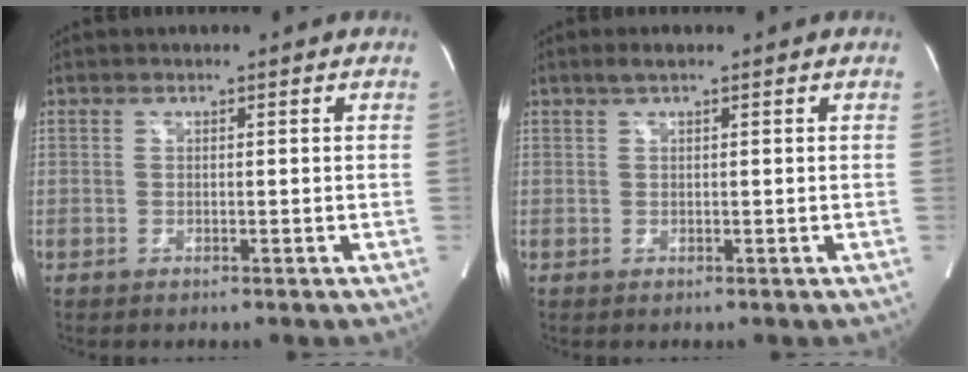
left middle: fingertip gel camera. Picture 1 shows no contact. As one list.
[{"total": 1.4, "force": [0.9, 0.1, 1.0], "torque": [-0.025, 0.008, 0.018]}]